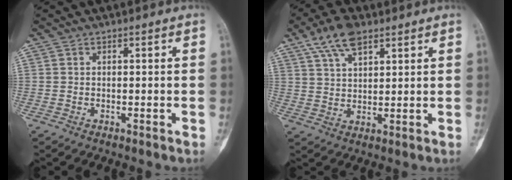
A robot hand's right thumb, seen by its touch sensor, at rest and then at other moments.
{"total": 8.1, "force": [5.0, 3.6, 5.3], "torque": [-0.088, -0.007, 0.095]}